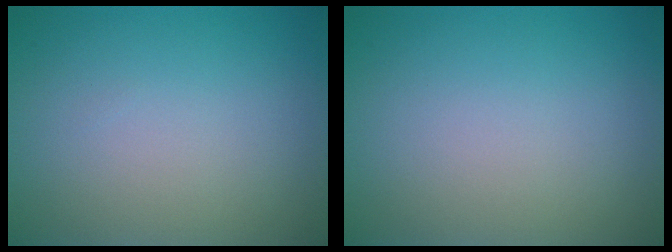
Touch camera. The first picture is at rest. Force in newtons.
{"total": 0.0}